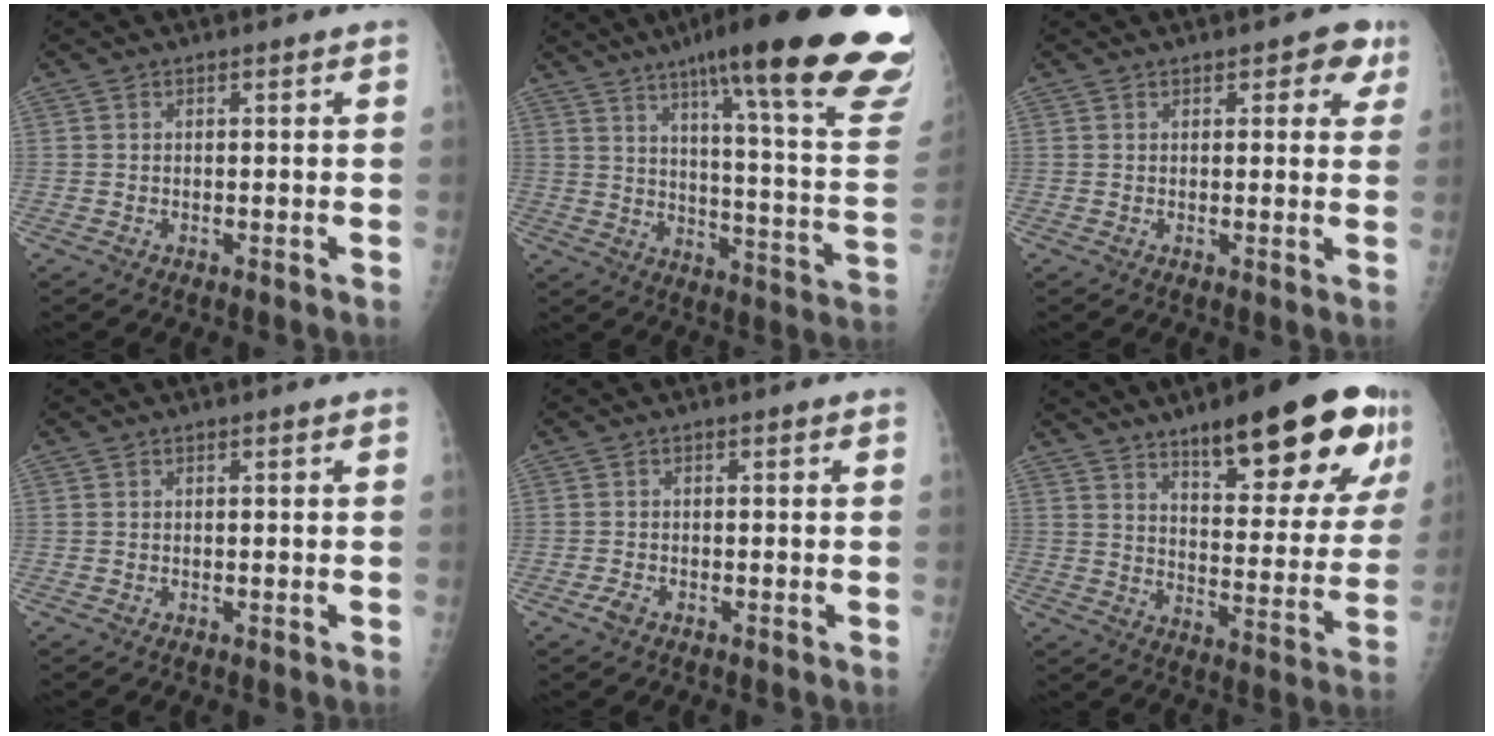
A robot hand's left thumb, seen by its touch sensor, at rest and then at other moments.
{"total": 31.4, "force": [21.5, 3.9, 22.6], "torque": [-0.253, -0.089, 0.288]}
{"total": 4.4, "force": [2.4, 2.4, 2.8], "torque": [0.005, -0.004, 0.019]}
{"total": 0.0}
{"total": 1.6, "force": [-1.0, 0.8, 0.9], "torque": [-0.023, -0.001, -0.021]}
{"total": 24.6, "force": [14.6, 6.7, 18.5], "torque": [-0.220, -0.056, 0.213]}